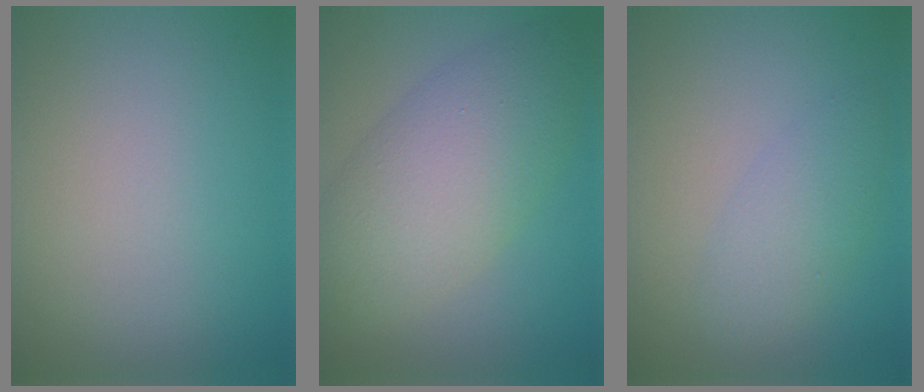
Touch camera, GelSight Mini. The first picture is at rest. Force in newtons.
{"total": 7.8, "press": 7.8, "slide": 0.4}
{"total": 2.7, "press": 2.7, "slide": 0.0}